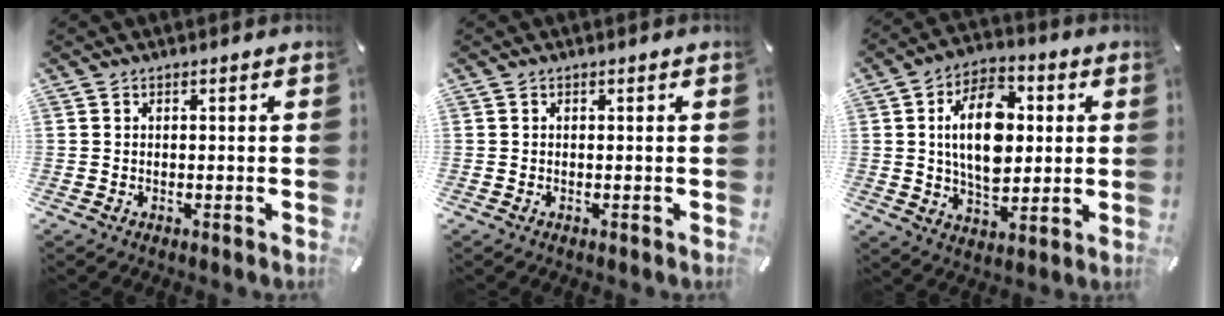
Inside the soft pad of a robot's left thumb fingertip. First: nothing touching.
{"total": 0.0}
{"total": 15.5, "force": [2.0, 10.0, 11.6], "torque": [-0.217, 0.008, 0.033]}